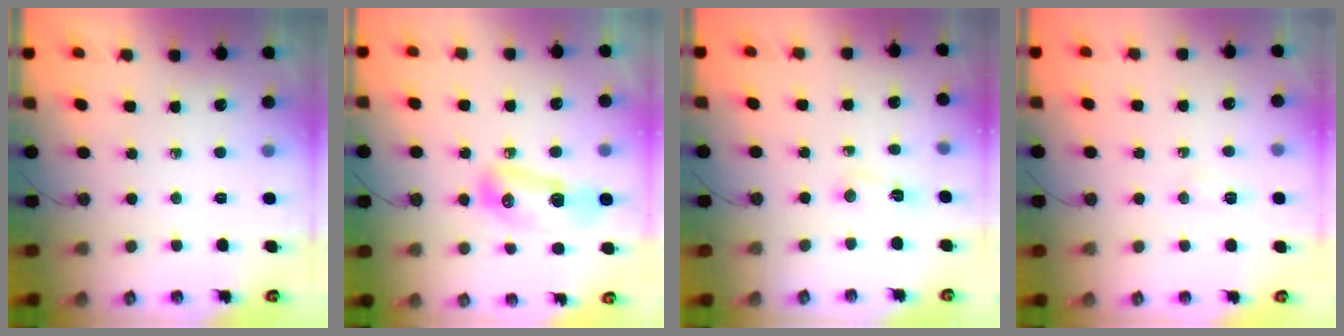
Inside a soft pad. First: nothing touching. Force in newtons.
{"total": 17.9, "press": 14.0, "slide": 11.1}
{"total": 2.1, "press": 2.1, "slide": 0.4}
{"total": 13.2, "press": 6.4, "slide": 11.5}